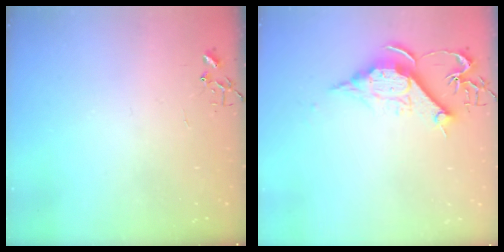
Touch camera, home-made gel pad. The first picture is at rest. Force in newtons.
{"total": 11.7, "press": 11.6, "slide": 1.3}